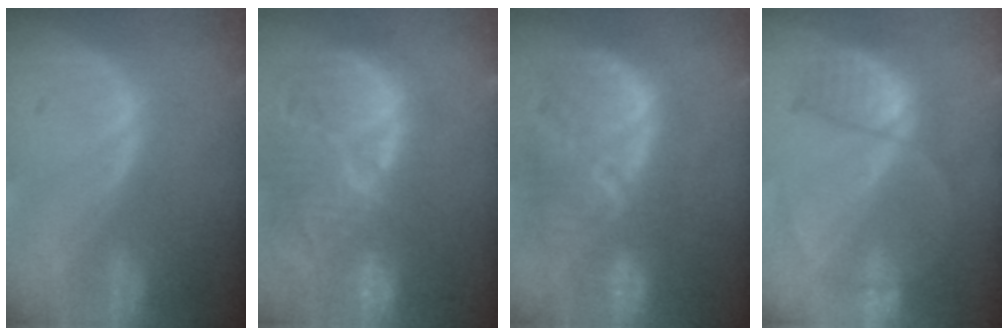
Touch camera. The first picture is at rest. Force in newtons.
{"total": 14.3, "press": 12.9, "slide": 6.2}
{"total": 12.3, "press": 11.2, "slide": 5.1}
{"total": 5.8, "press": 5.7, "slide": 1.4}